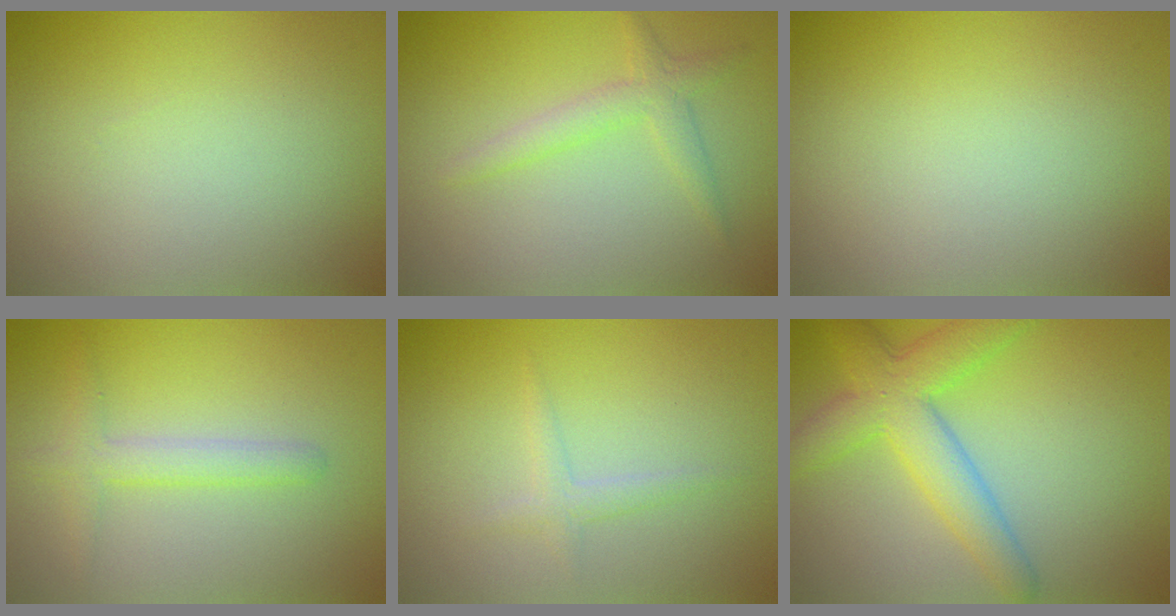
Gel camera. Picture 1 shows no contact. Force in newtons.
{"total": 2.2, "press": 2.2, "slide": 0.1}
{"total": 0.0}
{"total": 2.3, "press": 2.3, "slide": 0.2}
{"total": 1.3, "press": 1.3, "slide": 0.0}
{"total": 5.9, "press": 5.9, "slide": 0.2}